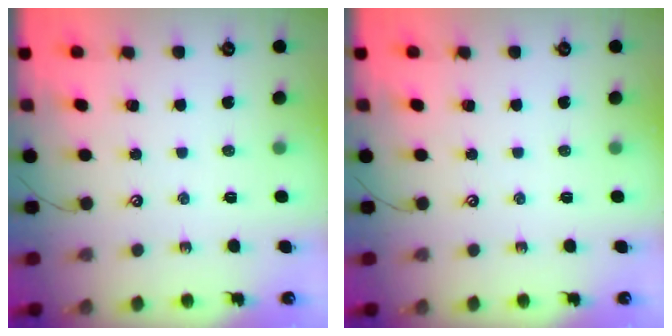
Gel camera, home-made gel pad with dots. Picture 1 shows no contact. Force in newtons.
{"total": 0.0}